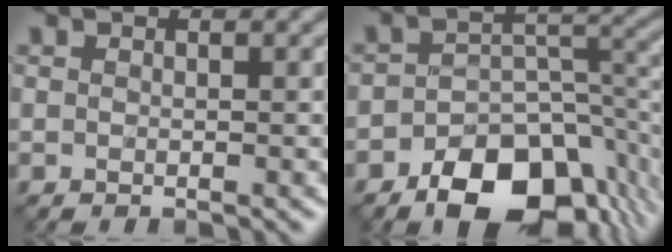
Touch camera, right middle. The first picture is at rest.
{"total": 10.7, "force": [-6.6, 5.6, 6.3], "torque": [-0.087, -0.010, -0.106]}